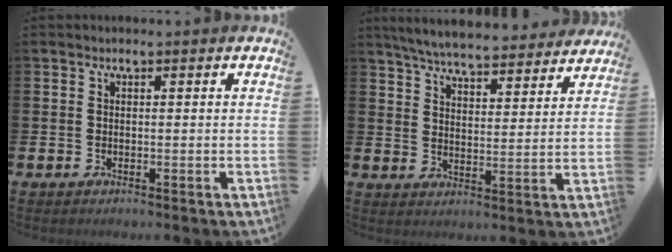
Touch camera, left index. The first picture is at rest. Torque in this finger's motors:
{"motor_torque": [1.01, -1.14, 1.00, 0.21]}